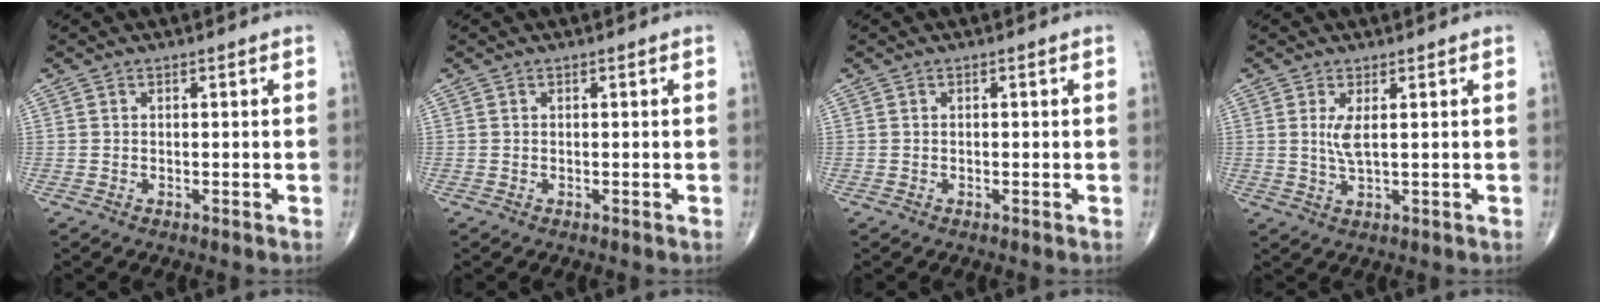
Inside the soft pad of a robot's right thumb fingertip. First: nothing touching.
{"total": 0.0}
{"total": 0.0}
{"total": 3.2, "force": [0.7, 0.6, 3.0], "torque": [-0.067, -0.012, 0.021]}